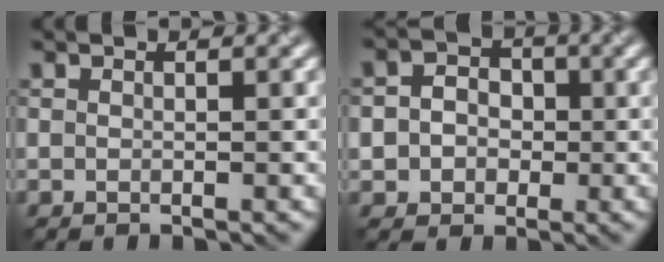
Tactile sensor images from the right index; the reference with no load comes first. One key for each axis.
{"total": 3.8, "fx": -0.1, "fy": 3.4, "fz": 1.6, "tx": -0.006, "ty": 0.008, "tz": -0.022}